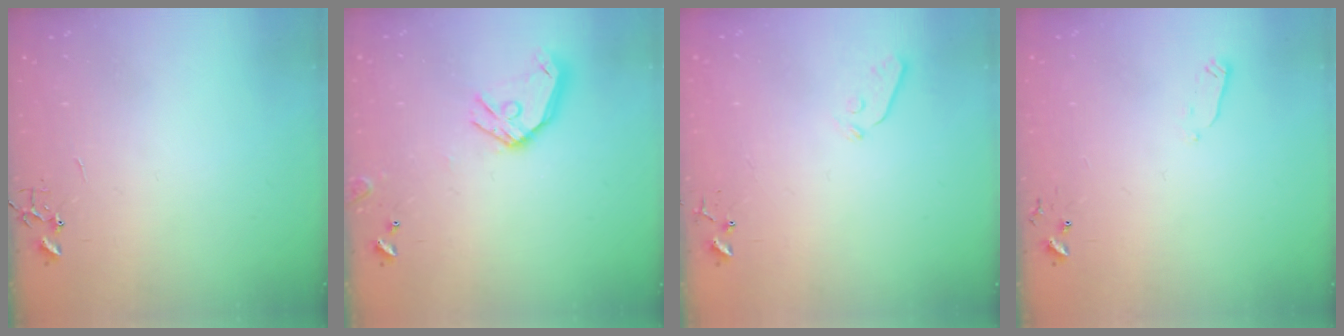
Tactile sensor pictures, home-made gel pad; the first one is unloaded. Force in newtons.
{"total": 13.0, "press": 12.9, "slide": 1.9}
{"total": 3.7, "press": 3.6, "slide": 0.6}
{"total": 2.4, "press": 2.3, "slide": 0.4}